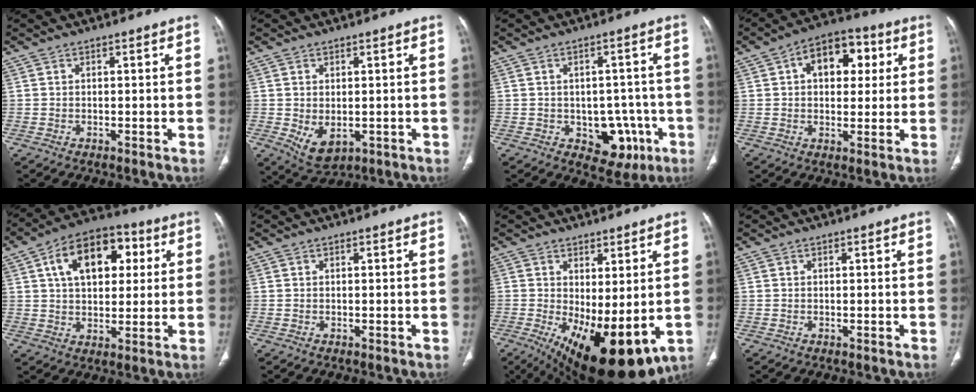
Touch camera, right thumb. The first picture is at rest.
{"total": 5.6, "force": [-0.9, 3.5, 4.3], "torque": [-0.067, -0.009, 0.004]}
{"total": 9.0, "force": [-3.1, 6.5, 5.5], "torque": [-0.026, 0.020, -0.026]}
{"total": 11.9, "force": [3.4, 7.5, 8.5], "torque": [-0.086, 0.015, 0.045]}
{"total": 15.8, "force": [4.8, 9.8, 11.5], "torque": [-0.151, 0.010, 0.074]}
{"total": 0.0}
{"total": 15.8, "force": [-3.4, 6.6, 14.0], "torque": [-0.224, -0.023, -0.025]}
{"total": 0.0}